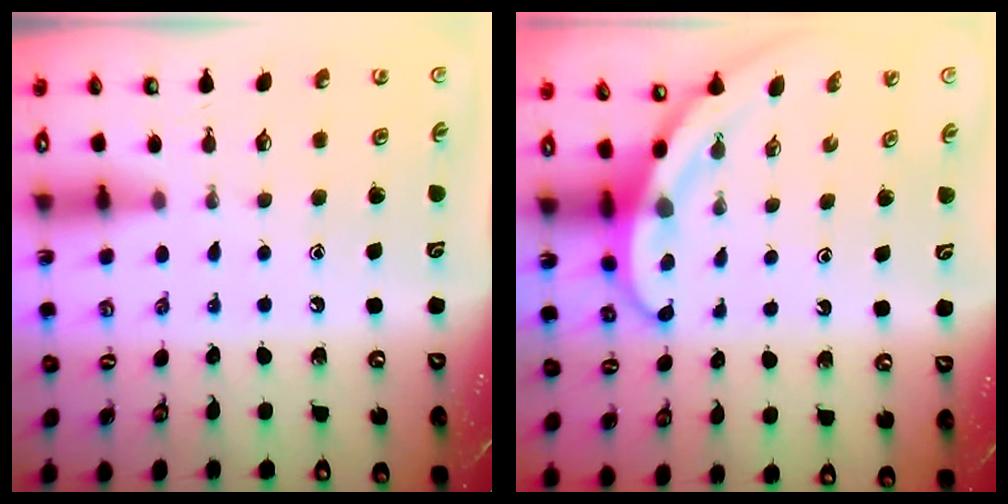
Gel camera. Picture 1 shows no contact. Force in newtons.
{"total": 4.0, "press": 3.9, "slide": 0.3}